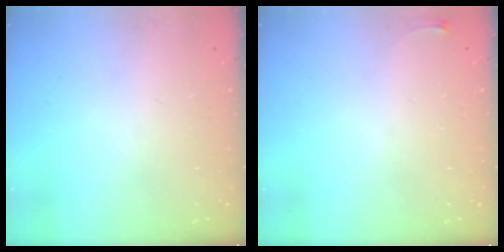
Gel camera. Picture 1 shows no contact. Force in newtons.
{"total": 2.6, "press": 2.6, "slide": 0.6}